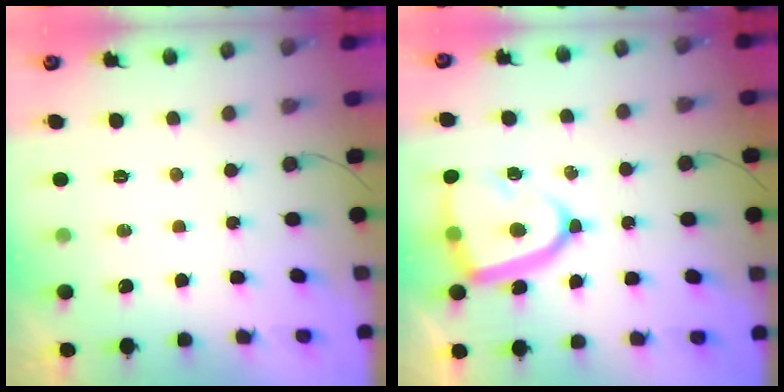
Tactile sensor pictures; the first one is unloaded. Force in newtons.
{"total": 15.2, "press": 15.1, "slide": 1.6}